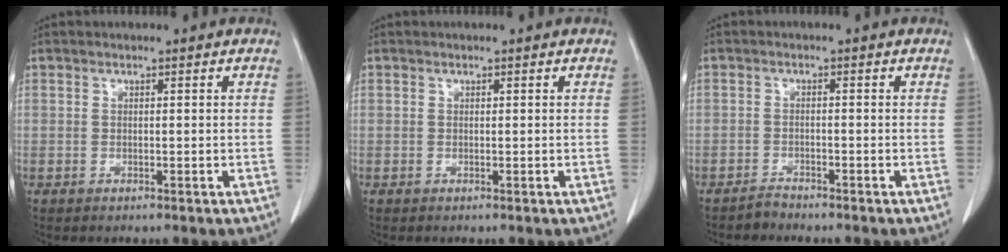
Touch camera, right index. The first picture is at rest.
{"total": 0.0}
{"total": 1.4, "force": [-1.4, 0.1, -0.1], "torque": [0.004, -0.003, -0.024]}